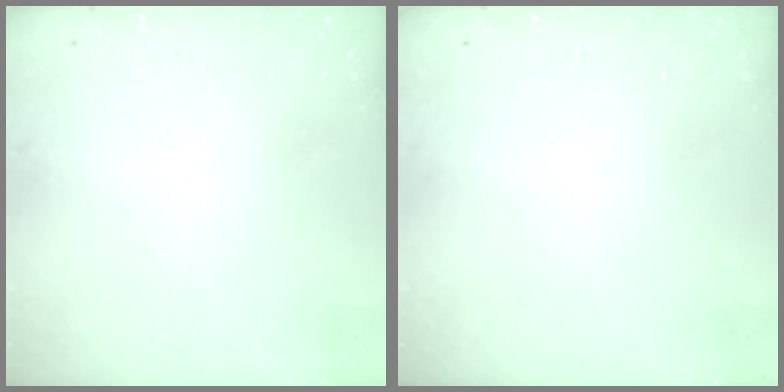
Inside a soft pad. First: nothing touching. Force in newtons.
{"total": 0.0}